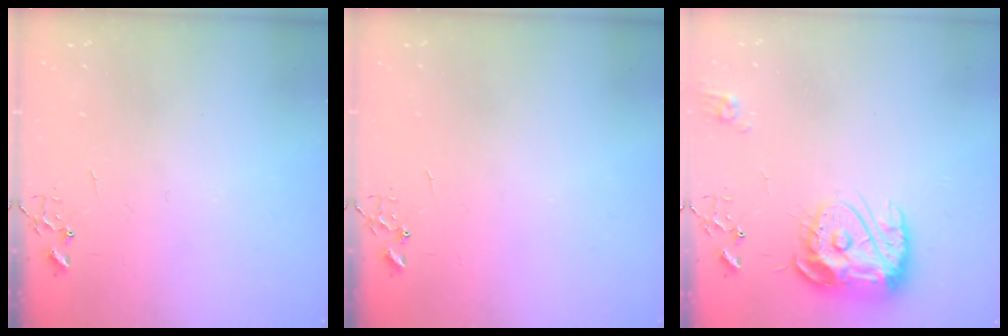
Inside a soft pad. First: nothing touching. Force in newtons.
{"total": 0.0}
{"total": 15.4, "press": 15.3, "slide": 1.3}